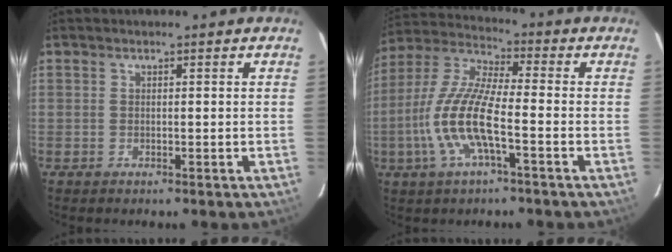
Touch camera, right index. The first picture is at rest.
{"total": 13.2, "force": [-4.0, 2.8, 12.3], "torque": [-0.262, -0.002, -0.082]}